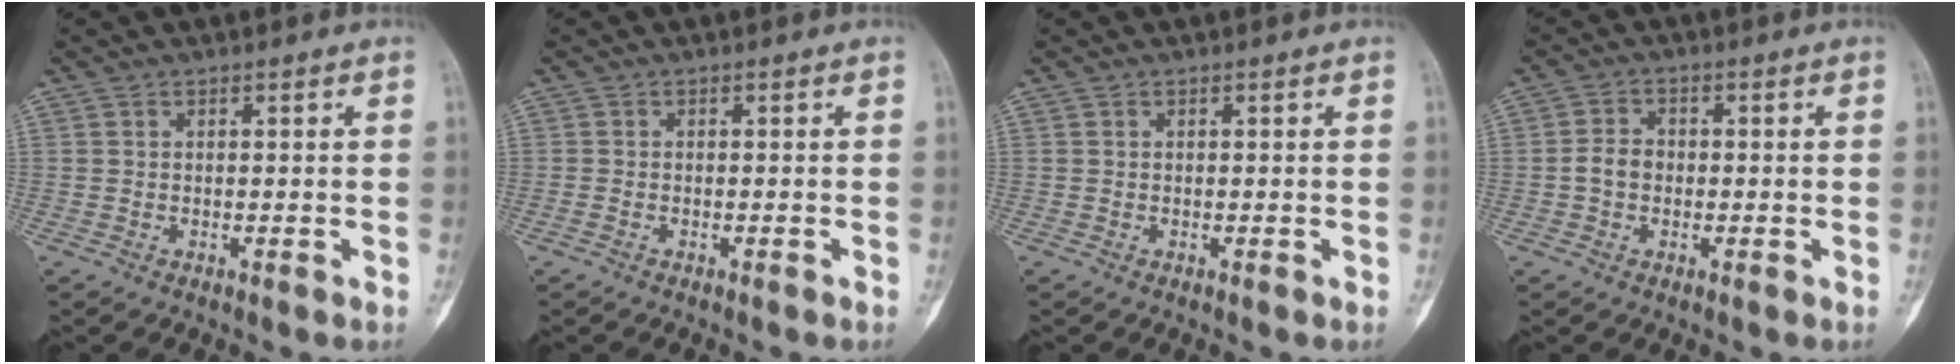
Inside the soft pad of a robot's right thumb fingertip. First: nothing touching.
{"total": 0.6, "force": [-0.4, 0.3, 0.4], "torque": [-0.014, 0.003, -0.008]}
{"total": 0.0}
{"total": 3.5, "force": [-0.6, 2.8, 2.1], "torque": [-0.032, 0.014, -0.018]}